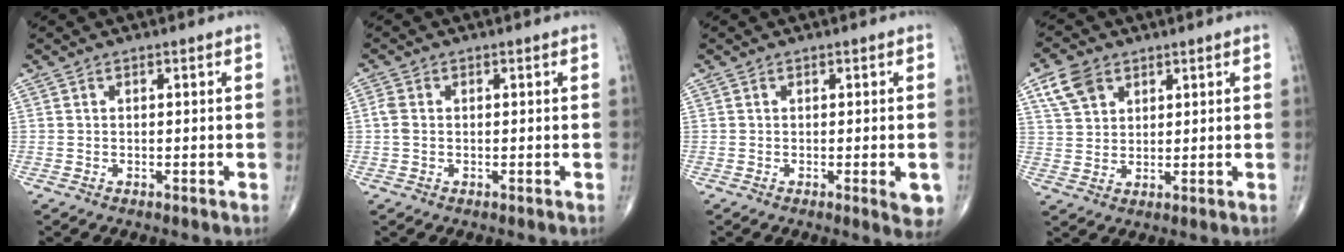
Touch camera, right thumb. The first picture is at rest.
{"total": 1.8, "force": [-0.1, 1.3, 1.3], "torque": [-0.035, 0.001, -0.006]}
{"total": 3.9, "force": [-1.1, 0.9, 3.7], "torque": [-0.039, -0.008, -0.013]}
{"total": 6.8, "force": [3.6, 4.7, 3.5], "torque": [-0.053, -0.007, 0.072]}